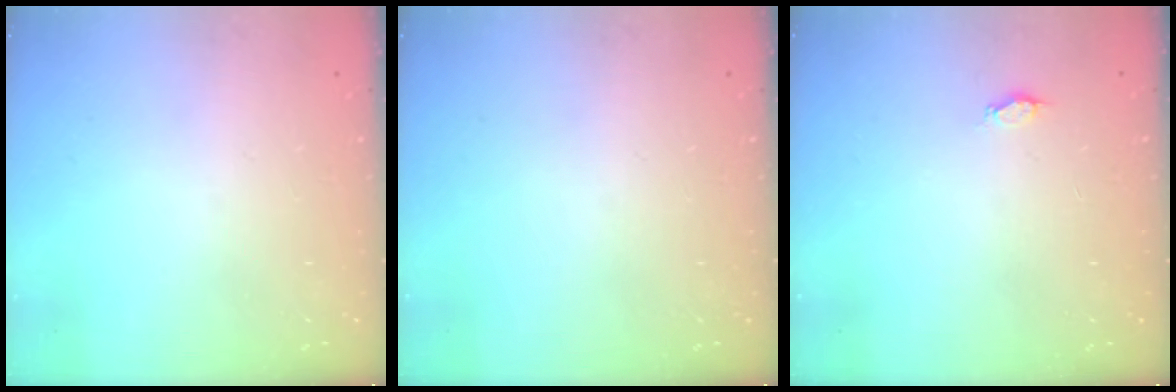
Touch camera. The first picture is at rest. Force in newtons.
{"total": 0.0}
{"total": 1.8, "press": 1.8, "slide": 0.3}